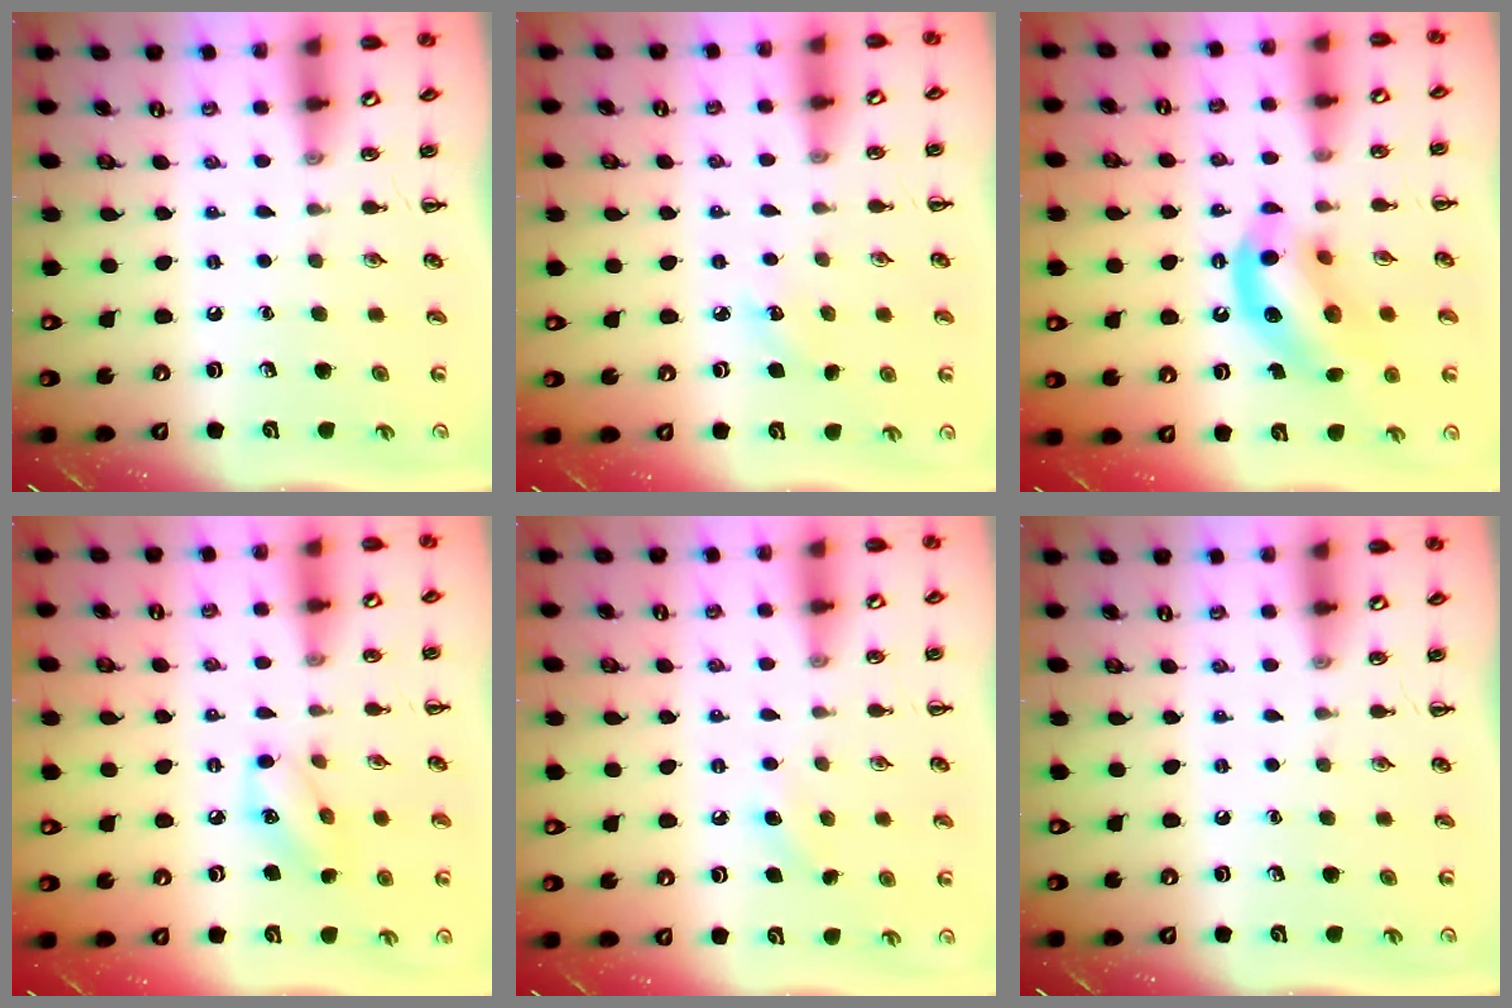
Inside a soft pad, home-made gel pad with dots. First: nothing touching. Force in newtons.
{"total": 3.7, "press": 3.5, "slide": 1.0}
{"total": 12.8, "press": 12.4, "slide": 3.2}
{"total": 7.9, "press": 7.9, "slide": 0.4}
{"total": 6.6, "press": 6.2, "slide": 2.1}
{"total": 0.0}